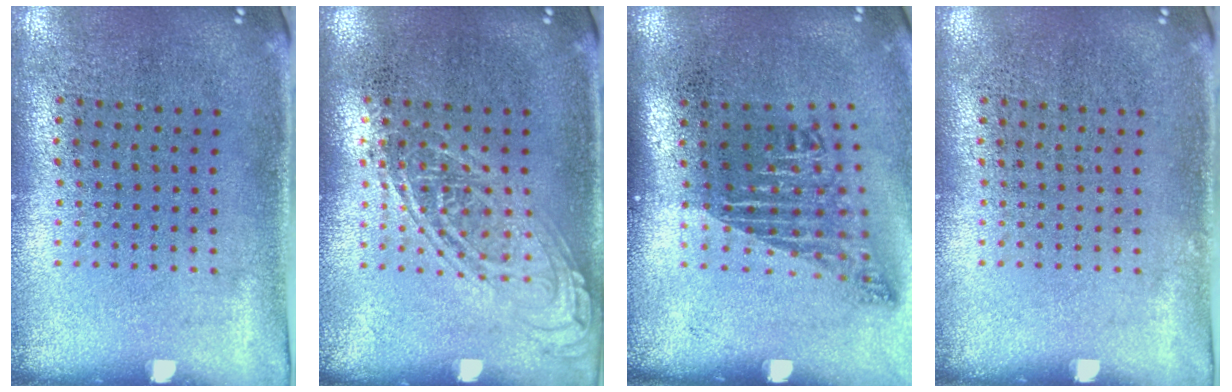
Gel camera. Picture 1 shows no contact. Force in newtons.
{"total": 1.2, "press": 1.2, "slide": 0.1}
{"total": 1.8, "press": 1.1, "slide": 1.4}
{"total": 0.0}